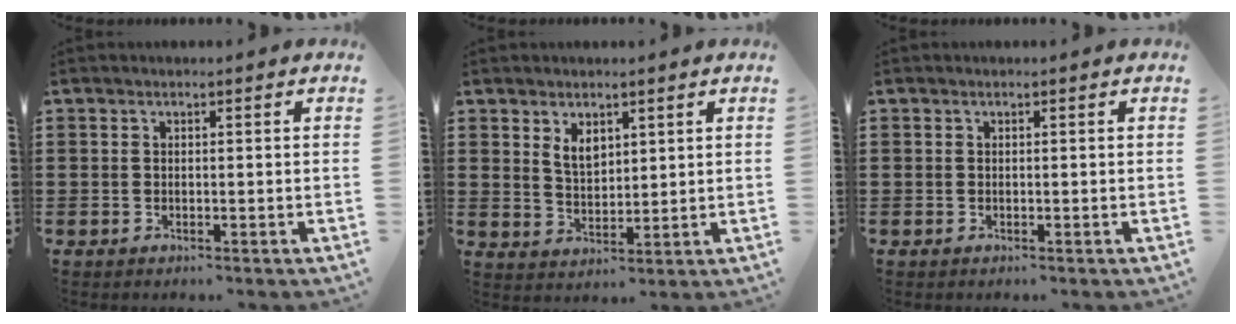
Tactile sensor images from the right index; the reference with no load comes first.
{"total": 3.8, "force": [2.2, 2.3, 2.1], "torque": [-0.049, 0.007, 0.040]}
{"total": 0.0}